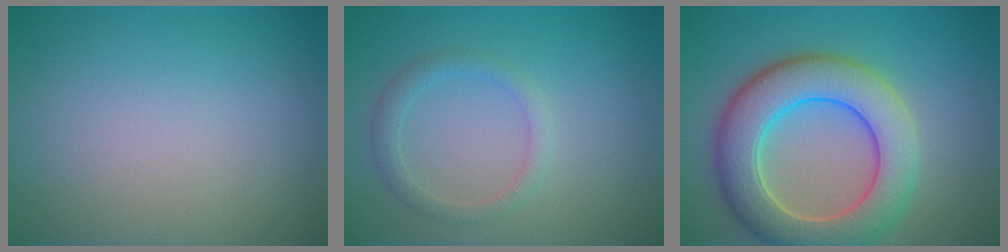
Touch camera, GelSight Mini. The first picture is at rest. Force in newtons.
{"total": 1.8, "press": 1.8, "slide": 0.2}
{"total": 8.5, "press": 8.4, "slide": 0.6}